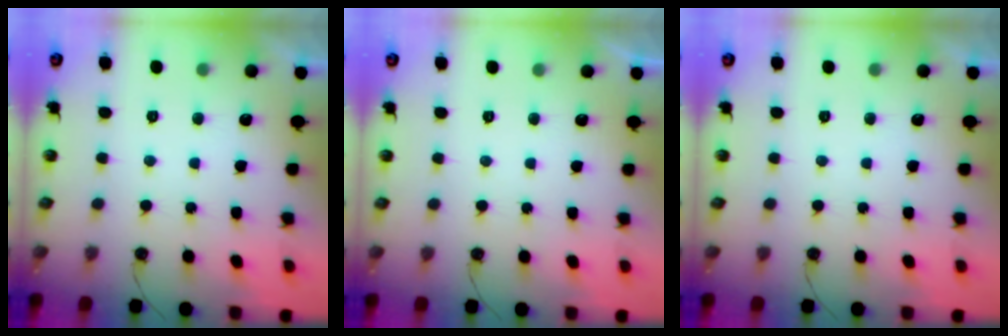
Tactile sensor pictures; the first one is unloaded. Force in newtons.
{"total": 0.0}
{"total": 0.0}